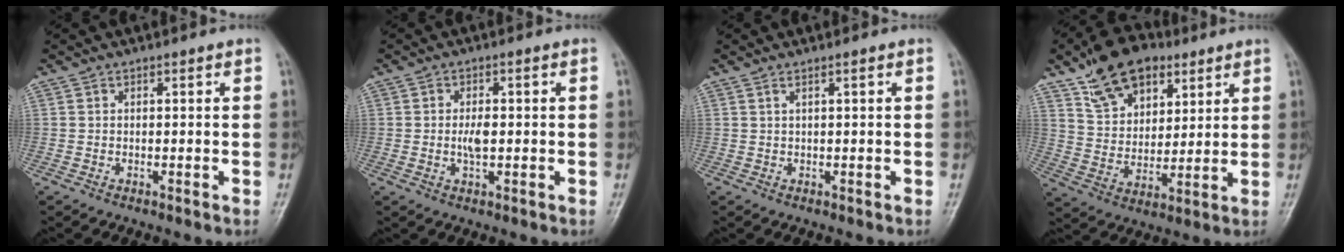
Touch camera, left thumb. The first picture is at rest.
{"total": 3.5, "force": [-0.2, 1.5, 3.1], "torque": [-0.060, 0.004, -0.004]}
{"total": 1.0, "force": [0.4, -0.2, 0.9], "torque": [-0.023, 0.003, 0.011]}
{"total": 14.8, "force": [8.7, 8.9, 8.1], "torque": [-0.103, -0.029, 0.156]}